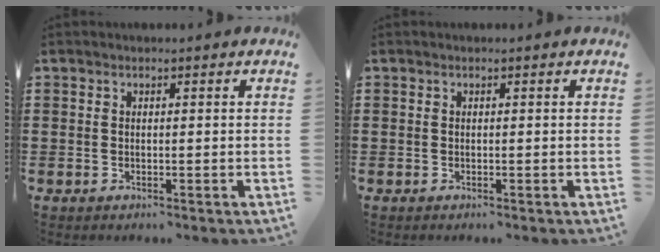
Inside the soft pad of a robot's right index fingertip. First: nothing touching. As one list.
[{"total": 0.0}]